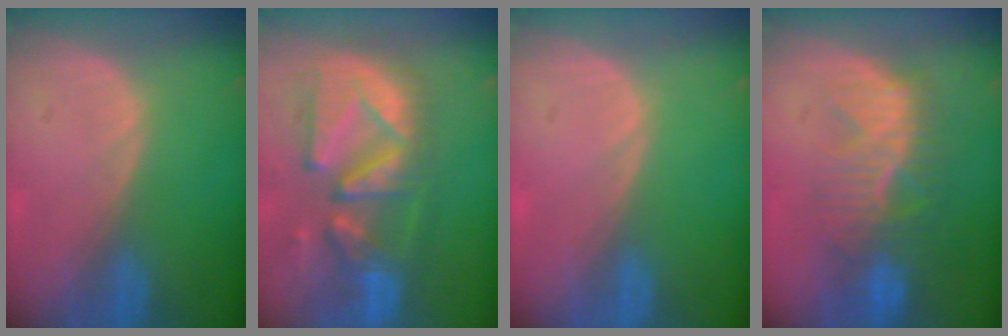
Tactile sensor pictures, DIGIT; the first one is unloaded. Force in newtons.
{"total": 12.5, "press": 11.0, "slide": 5.9}
{"total": 0.0}
{"total": 10.0, "press": 8.7, "slide": 4.9}